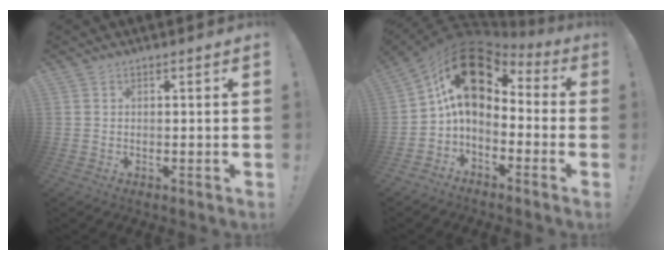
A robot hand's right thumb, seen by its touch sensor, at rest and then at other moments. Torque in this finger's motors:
{"motor_torque": [0.77, 2.07, 1.52, -1.20, 0.21]}